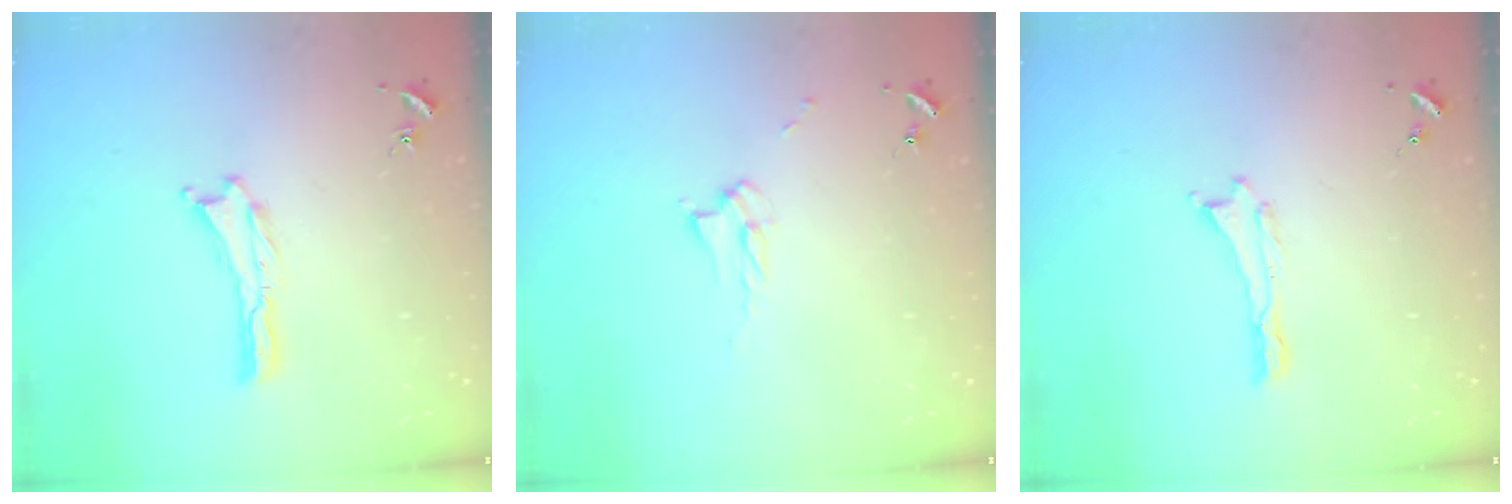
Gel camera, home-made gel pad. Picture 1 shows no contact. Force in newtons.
{"total": 3.2, "press": 3.1, "slide": 0.5}
{"total": 0.0}